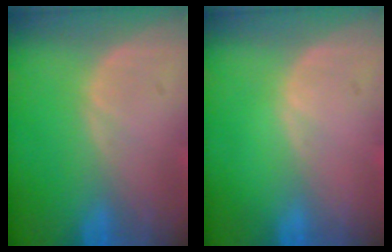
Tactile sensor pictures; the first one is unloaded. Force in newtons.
{"total": 0.0}